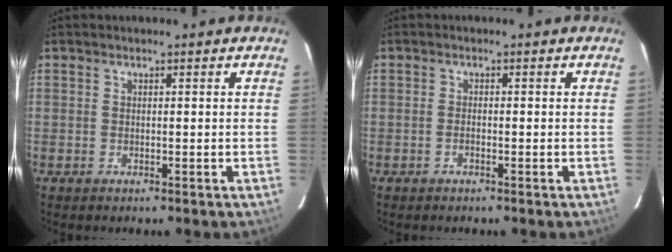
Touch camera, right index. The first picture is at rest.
{"total": 1.0, "force": [-0.6, 0.4, 0.6], "torque": [-0.014, 0.002, -0.012]}